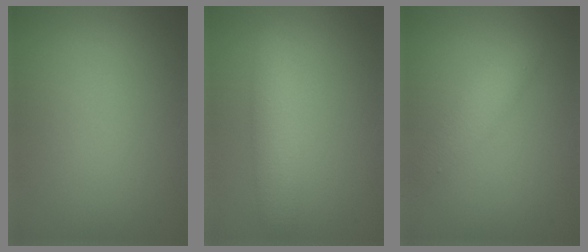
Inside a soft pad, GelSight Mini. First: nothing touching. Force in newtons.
{"total": 3.4, "press": 3.4, "slide": 0.1}
{"total": 2.3, "press": 2.3, "slide": 0.1}